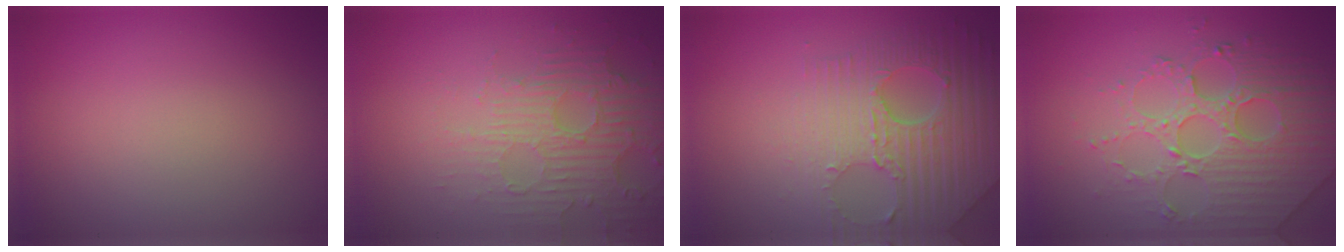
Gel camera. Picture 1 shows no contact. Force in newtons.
{"total": 4.6, "press": 3.4, "slide": 3.2}
{"total": 6.9, "press": 5.2, "slide": 4.5}
{"total": 5.1, "press": 4.9, "slide": 1.2}